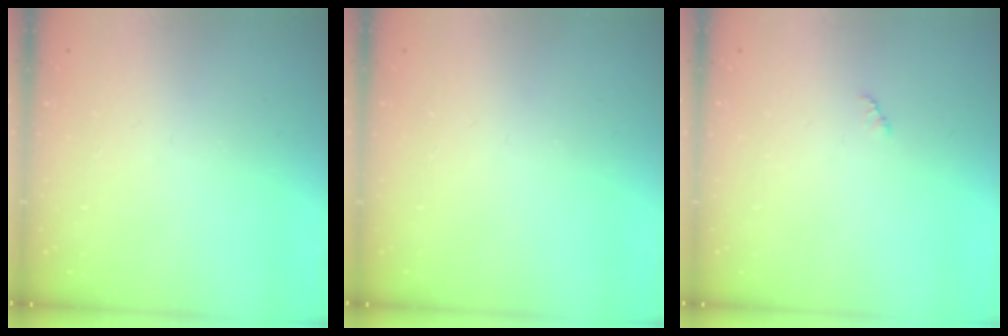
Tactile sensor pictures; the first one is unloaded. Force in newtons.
{"total": 0.0}
{"total": 2.8, "press": 2.8, "slide": 0.4}